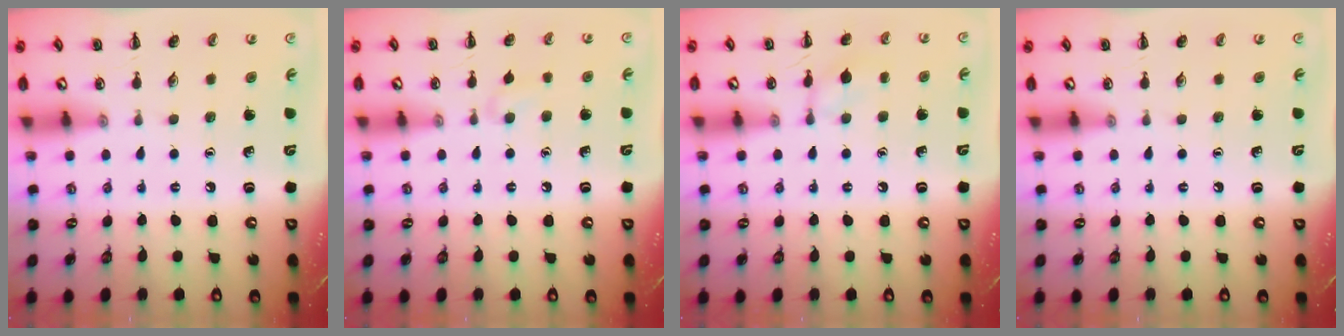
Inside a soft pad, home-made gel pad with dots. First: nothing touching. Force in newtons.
{"total": 4.9, "press": 4.6, "slide": 1.7}
{"total": 7.4, "press": 7.3, "slide": 1.5}
{"total": 0.0}